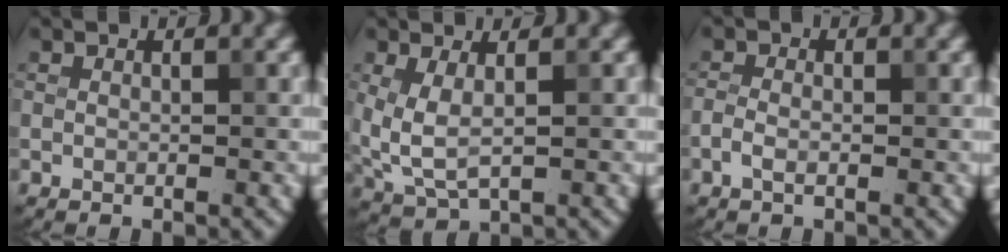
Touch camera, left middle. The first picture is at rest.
{"total": 3.4, "force": [0.7, 1.6, 2.9], "torque": [-0.073, -0.006, 0.017]}
{"total": 1.4, "force": [-0.6, 0.7, 1.0], "torque": [-0.024, 0.000, -0.017]}